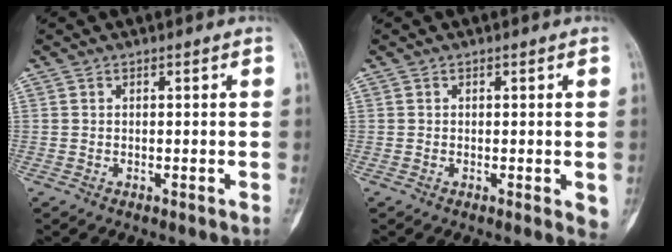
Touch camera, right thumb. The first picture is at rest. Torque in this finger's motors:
{"motor_torque": [0.59, 0.88, 0.41, -0.22, 0.18]}